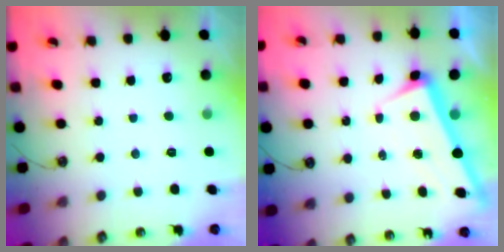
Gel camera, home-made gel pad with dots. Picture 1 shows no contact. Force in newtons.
{"total": 1.7, "press": 1.6, "slide": 0.5}